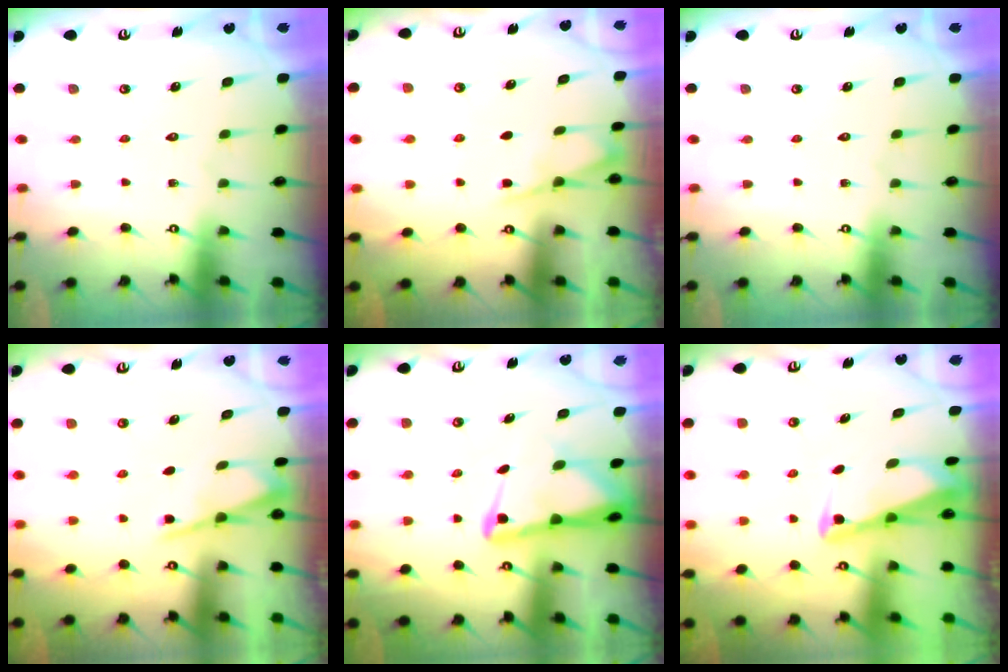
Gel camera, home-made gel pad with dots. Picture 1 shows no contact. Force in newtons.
{"total": 2.2, "press": 2.1, "slide": 0.4}
{"total": 0.0}
{"total": 2.3, "press": 2.2, "slide": 0.4}
{"total": 5.1, "press": 5.1, "slide": 0.6}
{"total": 2.7, "press": 2.7, "slide": 0.3}